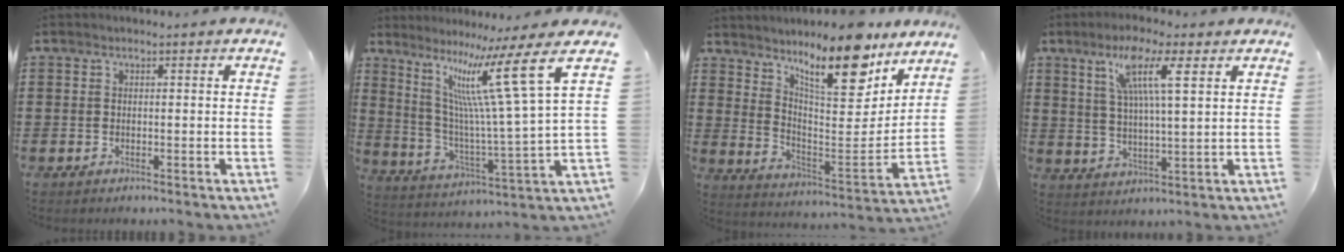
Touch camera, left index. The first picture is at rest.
{"total": 14.0, "force": [7.8, 0.5, 11.7], "torque": [-0.231, -0.042, 0.115]}
{"total": 12.9, "force": [10.3, 3.2, 7.1], "torque": [-0.119, -0.067, 0.176]}
{"total": 9.0, "force": [4.8, 1.6, 7.5], "torque": [-0.152, 0.005, 0.079]}